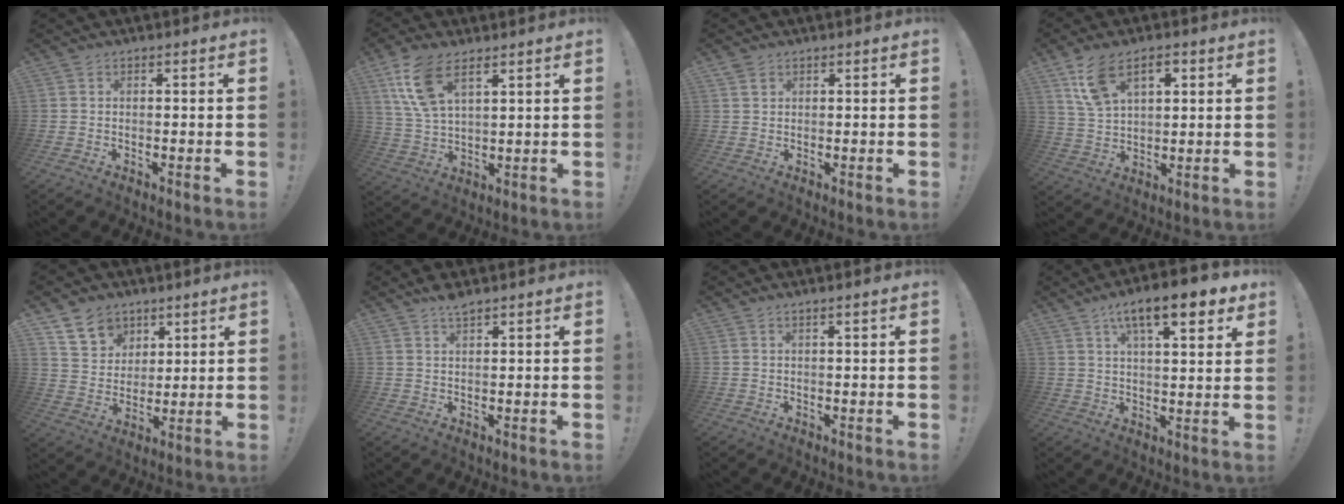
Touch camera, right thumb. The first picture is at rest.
{"total": 11.6, "force": [6.5, 5.4, 8.0], "torque": [-0.156, -0.012, 0.123]}
{"total": 1.9, "force": [1.3, 1.2, 0.7], "torque": [-0.002, -0.006, 0.022]}
{"total": 10.9, "force": [5.7, 6.2, 7.0], "torque": [-0.114, -0.009, 0.107]}
{"total": 10.7, "force": [6.7, 7.9, 2.6], "torque": [-0.036, -0.046, 0.134]}
{"total": 3.3, "force": [2.7, 0.7, 1.7], "torque": [-0.027, -0.017, 0.045]}
{"total": 1.3, "force": [0.7, -0.2, 1.1], "torque": [-0.012, -0.003, 0.010]}
{"total": 13.5, "force": [7.4, 3.7, 10.6], "torque": [-0.163, -0.029, 0.117]}